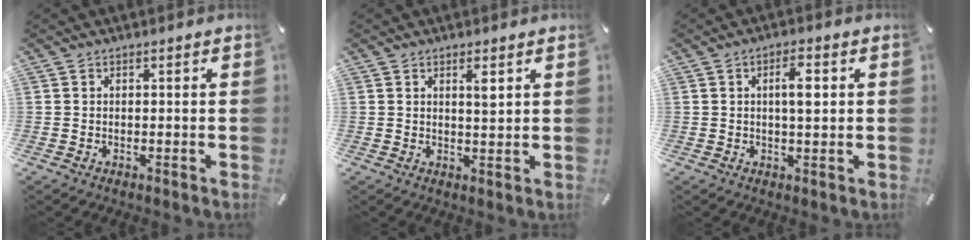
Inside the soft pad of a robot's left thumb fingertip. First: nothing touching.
{"total": 3.1, "force": [1.6, 0.6, 2.7], "torque": [-0.042, -0.006, 0.022]}
{"total": 5.5, "force": [0.9, 1.8, 5.1], "torque": [-0.086, 0.002, 0.008]}